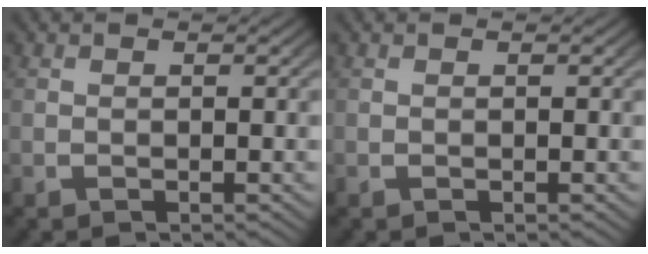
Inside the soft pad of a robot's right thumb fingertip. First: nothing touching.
{"total": 0.0}